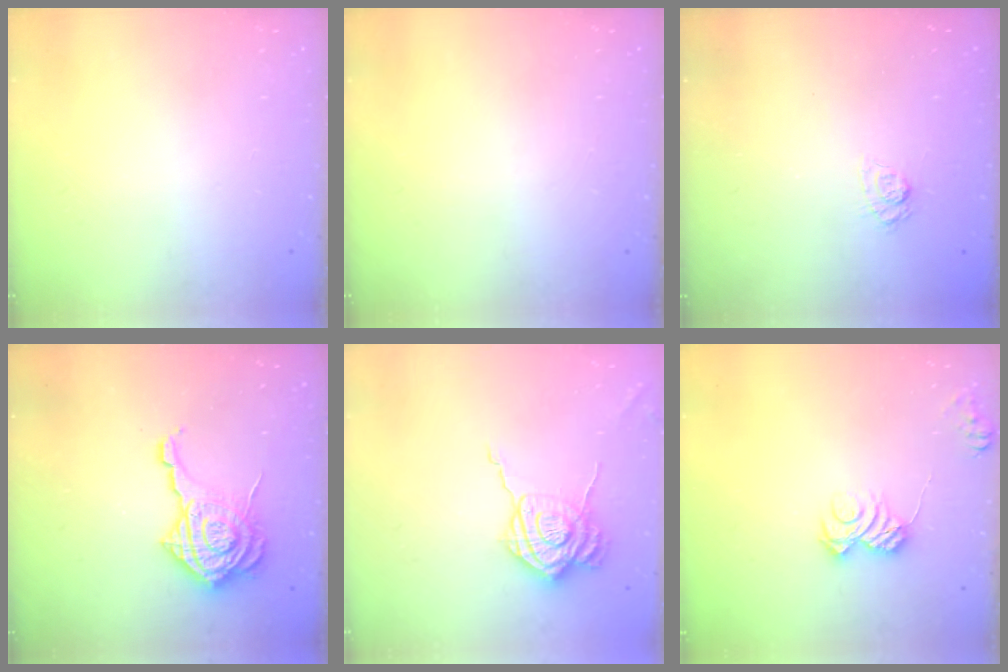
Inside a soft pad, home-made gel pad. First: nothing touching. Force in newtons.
{"total": 0.0}
{"total": 4.5, "press": 4.2, "slide": 1.7}
{"total": 13.9, "press": 13.8, "slide": 1.7}
{"total": 12.8, "press": 12.7, "slide": 1.2}
{"total": 7.7, "press": 7.7, "slide": 0.9}